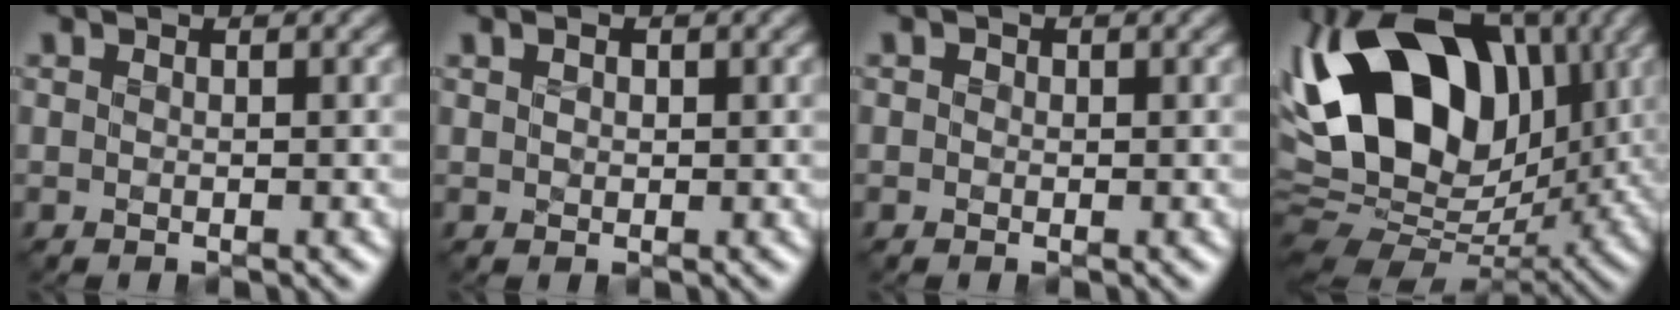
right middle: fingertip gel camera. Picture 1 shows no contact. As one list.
[{"total": 1.3, "force": [0.7, 1.0, 0.6], "torque": [-0.017, 0.005, 0.006]}, {"total": 0.8, "force": [0.2, 0.7, 0.4], "torque": [-0.004, -0.002, -0.005]}, {"total": 15.4, "force": [2.6, 9.9, 11.5], "torque": [-0.207, 0.024, 0.029]}]